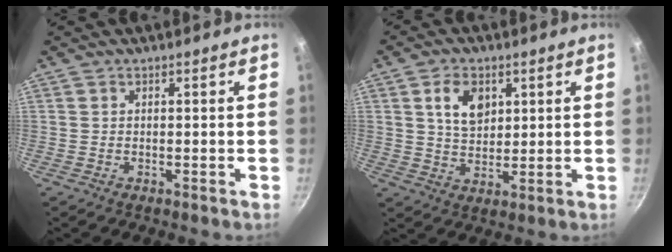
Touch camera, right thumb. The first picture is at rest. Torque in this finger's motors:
{"motor_torque": [1.67, 0.65, 0.62, -1.31, 0.16]}